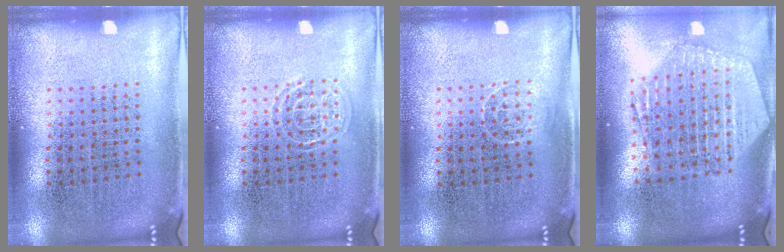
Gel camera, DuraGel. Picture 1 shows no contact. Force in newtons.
{"total": 1.3, "press": 1.3, "slide": 0.2}
{"total": 0.7, "press": 0.5, "slide": 0.5}
{"total": 2.5, "press": 2.1, "slide": 1.3}